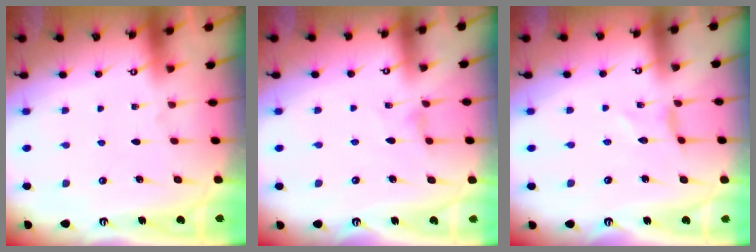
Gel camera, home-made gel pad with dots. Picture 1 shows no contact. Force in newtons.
{"total": 1.3, "press": 1.3, "slide": 0.2}
{"total": 0.0}